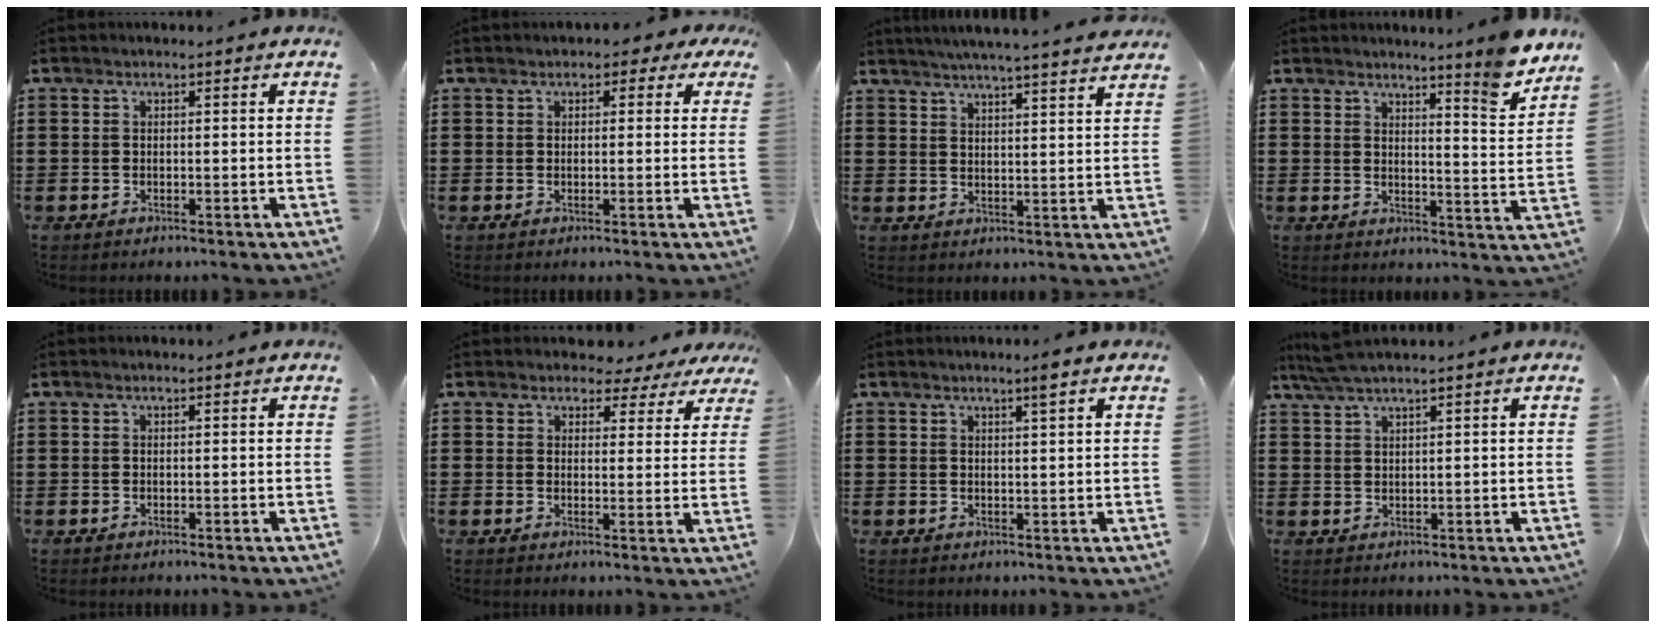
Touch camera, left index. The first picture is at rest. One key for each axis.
{"total": 1.6, "fx": 0.5, "fy": 1.2, "fz": 1.0, "tx": -0.017, "ty": 0.005, "tz": 0.004}
{"total": 4.1, "fx": 3.9, "fy": -0.7, "fz": 1.1, "tx": -0.036, "ty": -0.019, "tz": 0.066}
{"total": 6.3, "fx": 5.8, "fy": -0.6, "fz": 2.3, "tx": -0.036, "ty": -0.048, "tz": 0.096}
{"total": 0.0}
{"total": 3.2, "fx": 2.7, "fy": 1.7, "fz": 0.6, "tx": -0.018, "ty": -0.003, "tz": 0.047}
{"total": 2.4, "fx": 1.7, "fy": -0.3, "fz": 1.7, "tx": -0.025, "ty": -0.007, "tz": 0.029}
{"total": 3.0, "fx": 2.3, "fy": 0.0, "fz": 1.9, "tx": -0.042, "ty": 0.001, "tz": 0.042}